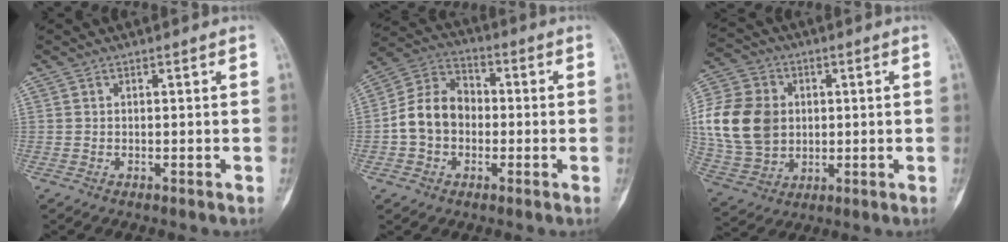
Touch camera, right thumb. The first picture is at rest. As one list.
[{"total": 11.0, "force": [-1.2, 8.7, 6.6], "torque": [-0.110, 0.039, -0.034]}, {"total": 17.6, "force": [1.6, 13.9, 10.7], "torque": [-0.202, 0.008, 0.038]}]